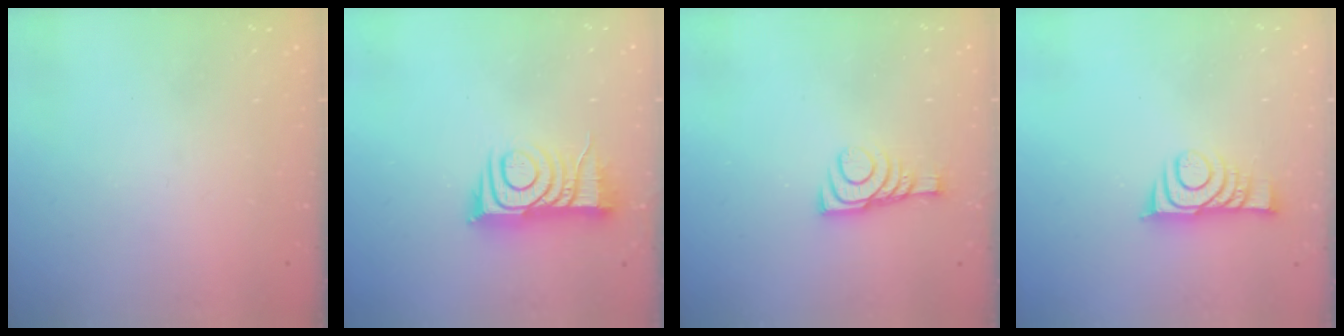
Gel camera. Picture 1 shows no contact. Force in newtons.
{"total": 10.9, "press": 10.9, "slide": 0.2}
{"total": 9.2, "press": 9.2, "slide": 0.2}
{"total": 9.0, "press": 9.0, "slide": 0.7}